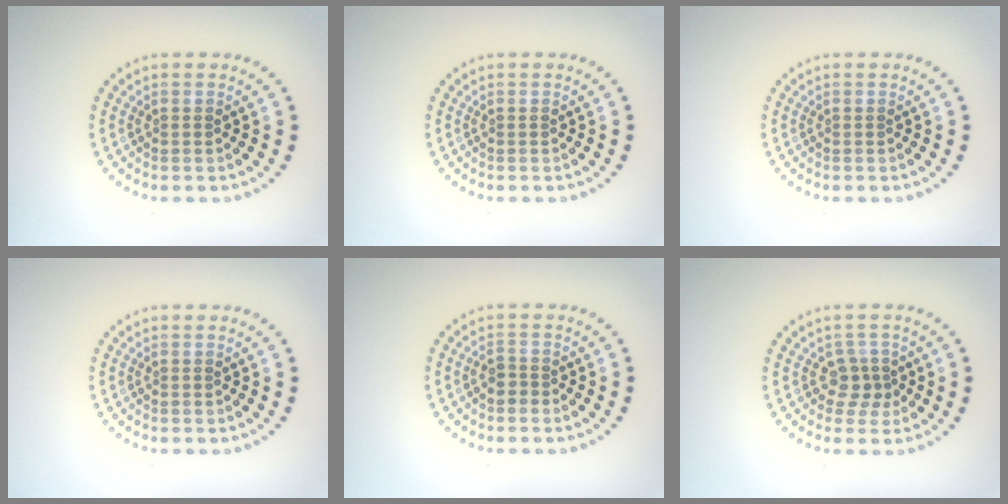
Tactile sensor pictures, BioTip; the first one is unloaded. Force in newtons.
{"total": 0.0}
{"total": 0.0}
{"total": 0.0}
{"total": 1.1, "press": 0.9, "slide": 0.6}
{"total": 2.0, "press": 1.7, "slide": 1.2}